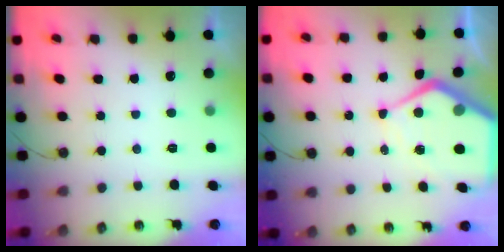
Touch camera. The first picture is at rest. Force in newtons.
{"total": 13.8, "press": 13.7, "slide": 1.3}